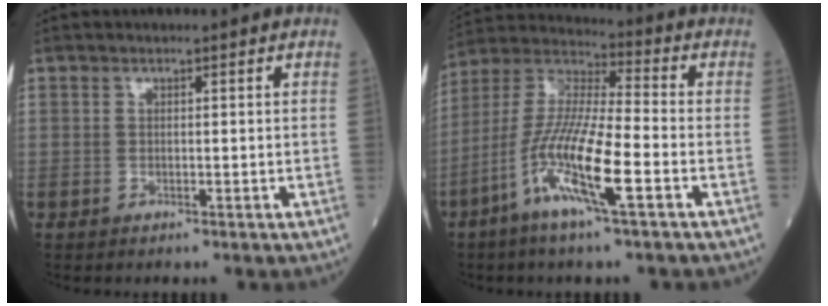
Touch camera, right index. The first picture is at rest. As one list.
[{"total": 13.6, "force": [-5.5, 1.1, 12.4], "torque": [-0.260, -0.008, -0.111]}]